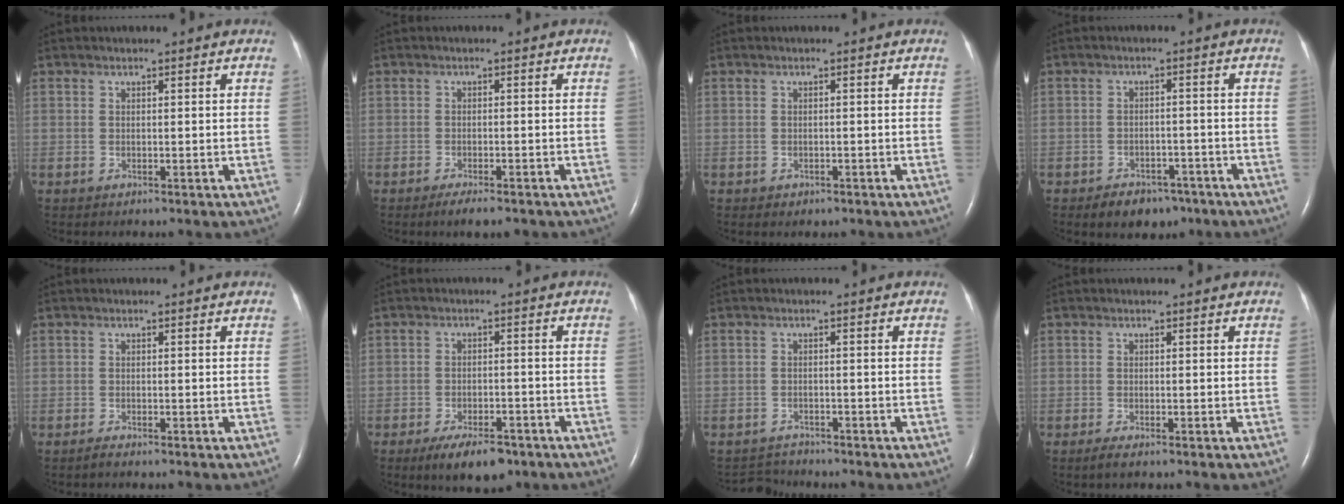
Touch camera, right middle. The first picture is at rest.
{"total": 4.5, "force": [-3.4, 1.0, 2.7], "torque": [-0.036, -0.007, -0.044]}
{"total": 0.8, "force": [-0.5, 0.6, 0.2], "torque": [-0.007, 0.000, -0.005]}
{"total": 5.8, "force": [-4.3, 3.3, 2.1], "torque": [-0.033, 0.004, -0.059]}
{"total": 0.8, "force": [-0.7, 0.0, 0.3], "torque": [-0.012, -0.002, -0.015]}
{"total": 7.4, "force": [-5.2, 2.8, 4.5], "torque": [-0.074, -0.006, -0.080]}
{"total": 2.7, "force": [-2.5, 0.3, -0.9], "torque": [0.013, -0.013, -0.041]}
{"total": 1.3, "force": [-1.0, 0.1, 0.9], "torque": [-0.027, -0.006, -0.021]}